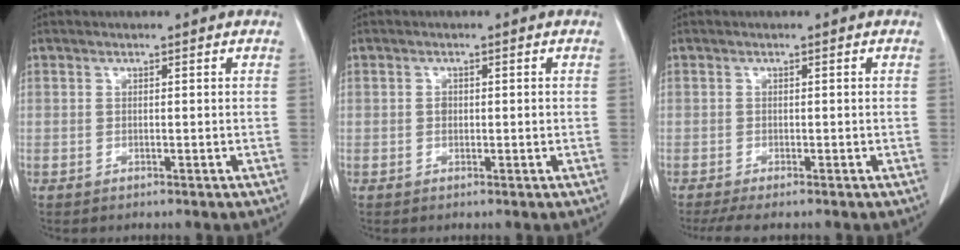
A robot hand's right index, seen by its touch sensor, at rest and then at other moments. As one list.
[{"total": 1.2, "force": [-0.1, 0.8, 0.9], "torque": [-0.015, 0.002, 0.000]}, {"total": 3.2, "force": [-2.5, 0.4, 1.9], "torque": [-0.029, -0.008, -0.040]}]